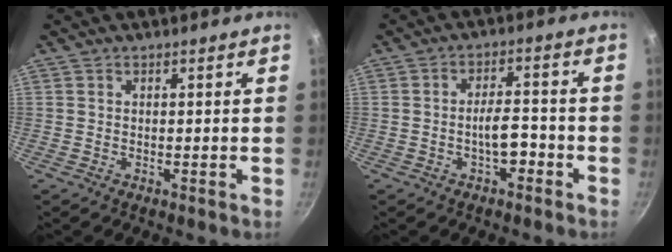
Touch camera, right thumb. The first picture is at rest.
{"total": 5.1, "force": [-2.2, 2.0, 4.1], "torque": [-0.053, 0.026, -0.037]}